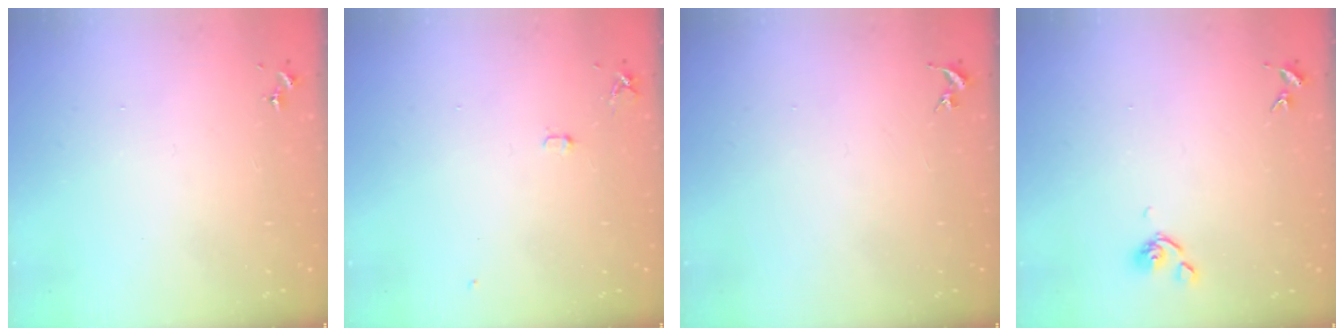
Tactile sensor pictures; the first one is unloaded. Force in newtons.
{"total": 5.2, "press": 5.1, "slide": 0.6}
{"total": 0.0}
{"total": 6.0, "press": 5.9, "slide": 0.8}